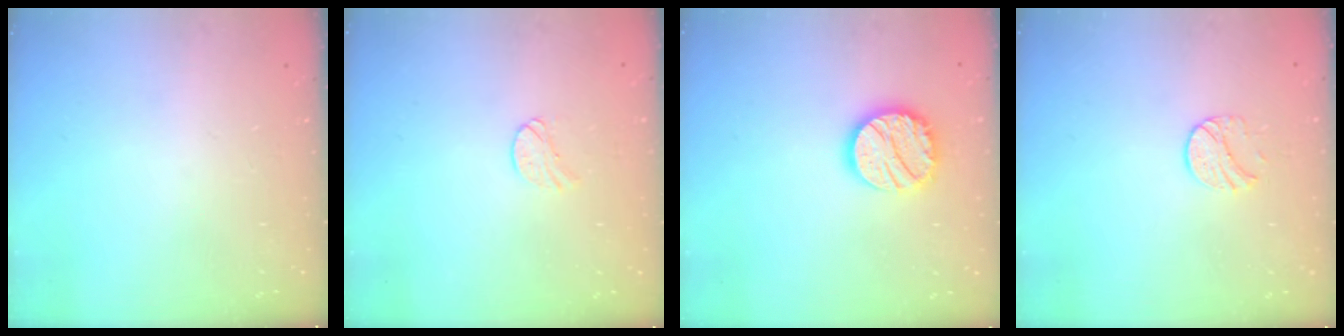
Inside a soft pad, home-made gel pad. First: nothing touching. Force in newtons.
{"total": 5.8, "press": 5.8, "slide": 0.5}
{"total": 15.2, "press": 15.1, "slide": 1.1}
{"total": 7.3, "press": 7.3, "slide": 0.6}